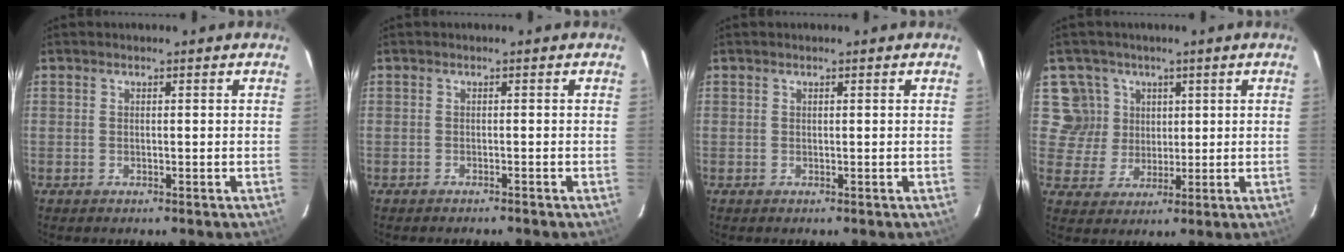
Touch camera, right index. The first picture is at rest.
{"total": 1.0, "force": [-0.9, 0.0, 0.1], "torque": [-0.007, 0.000, -0.015]}
{"total": 0.0}
{"total": 6.7, "force": [2.4, 6.2, 0.1], "torque": [-0.002, 0.009, 0.042]}